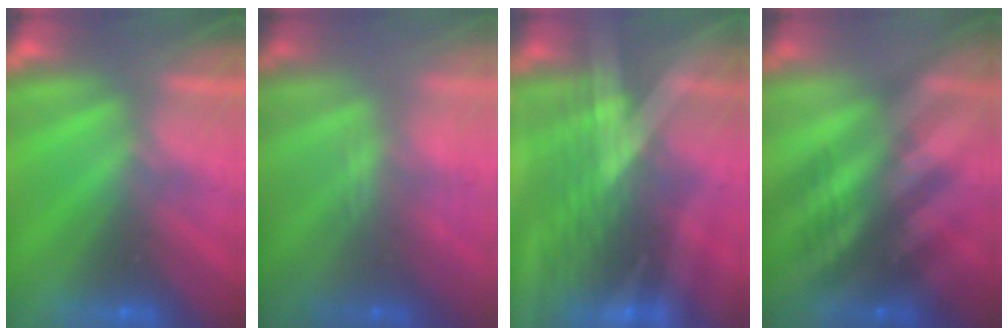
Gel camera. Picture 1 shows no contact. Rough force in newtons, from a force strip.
{"total": 2.6}
{"total": 3.1}
{"total": 2.4}